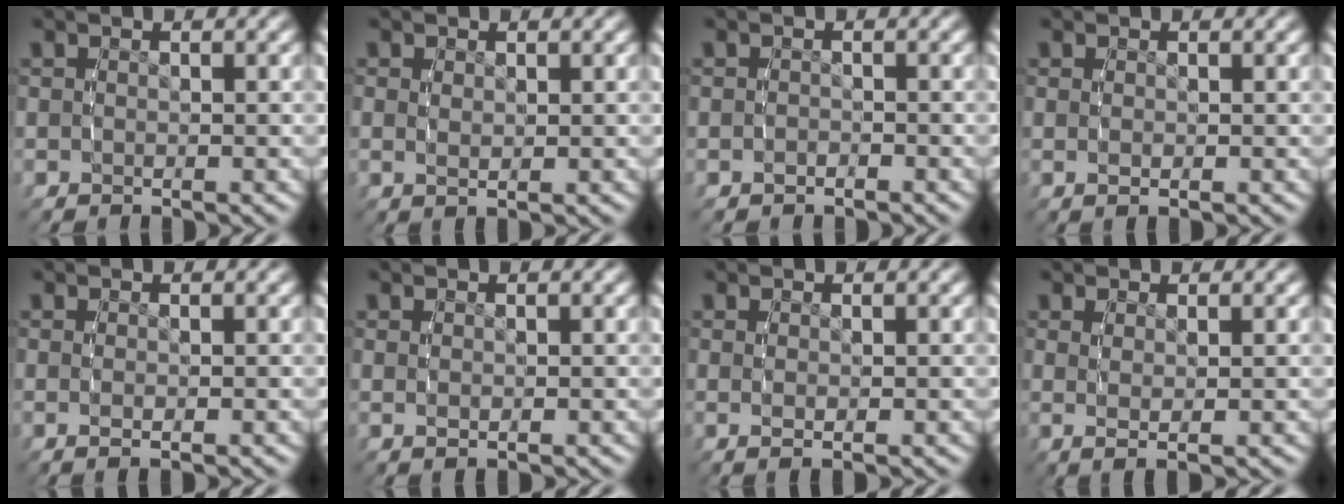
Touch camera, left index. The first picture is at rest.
{"total": 0.8, "force": [0.5, 0.1, 0.6], "torque": [-0.012, -0.009, 0.016]}
{"total": 0.7, "force": [-0.7, 0.2, 0.0], "torque": [-0.003, -0.004, -0.007]}
{"total": 0.8, "force": [0.0, -0.2, 0.7], "torque": [-0.020, -0.008, 0.009]}
{"total": 0.9, "force": [-0.1, -0.4, 0.8], "torque": [-0.021, -0.007, 0.006]}
{"total": 0.7, "force": [0.3, -0.1, 0.6], "torque": [-0.013, -0.007, 0.013]}
{"total": 1.0, "force": [0.2, -0.3, 0.9], "torque": [-0.022, -0.007, 0.011]}
{"total": 1.7, "force": [0.6, -0.2, 1.6], "torque": [-0.029, -0.006, 0.020]}